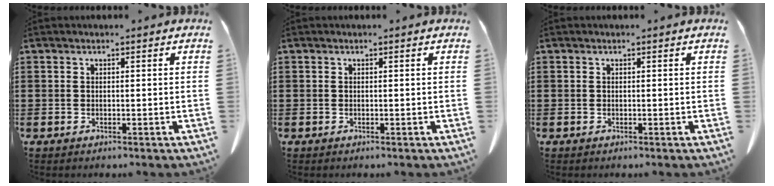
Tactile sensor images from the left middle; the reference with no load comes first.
{"total": 0.0}
{"total": 0.0}